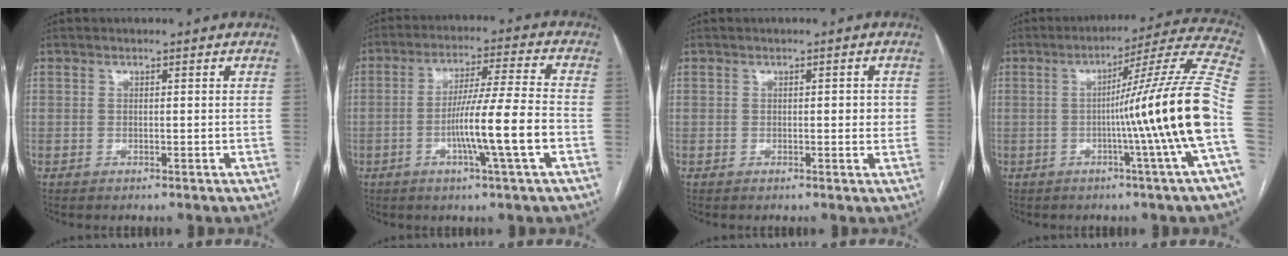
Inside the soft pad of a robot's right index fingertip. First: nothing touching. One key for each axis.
{"total": 11.5, "fx": -3.3, "fy": -1.2, "fz": 10.9, "tx": -0.192, "ty": -0.002, "tz": -0.060}
{"total": 2.0, "fx": 0.1, "fy": 0.8, "fz": 1.9, "tx": -0.022, "ty": 0.001, "tz": 0.001}
{"total": 18.3, "fx": -3.1, "fy": -3.5, "fz": 17.7, "tx": -0.226, "ty": 0.003, "tz": -0.060}